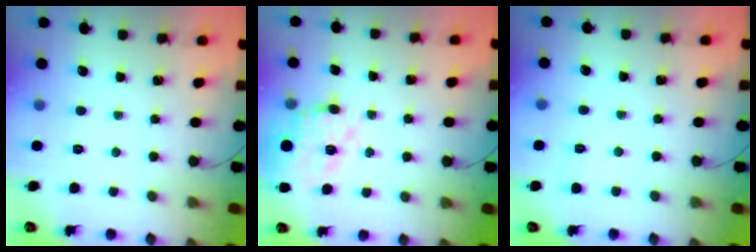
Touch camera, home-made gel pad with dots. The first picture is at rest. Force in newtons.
{"total": 18.0, "press": 17.7, "slide": 2.9}
{"total": 1.4, "press": 0.5, "slide": 1.3}